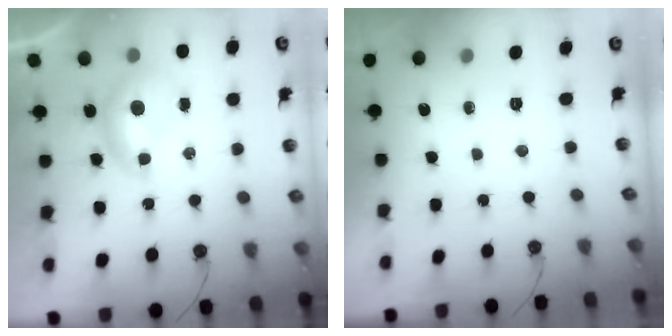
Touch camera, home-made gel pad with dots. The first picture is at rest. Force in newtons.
{"total": 0.0}